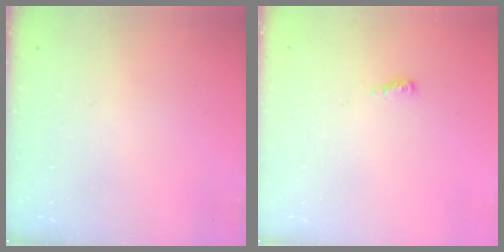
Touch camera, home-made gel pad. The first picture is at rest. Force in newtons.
{"total": 2.5, "press": 2.5, "slide": 0.2}